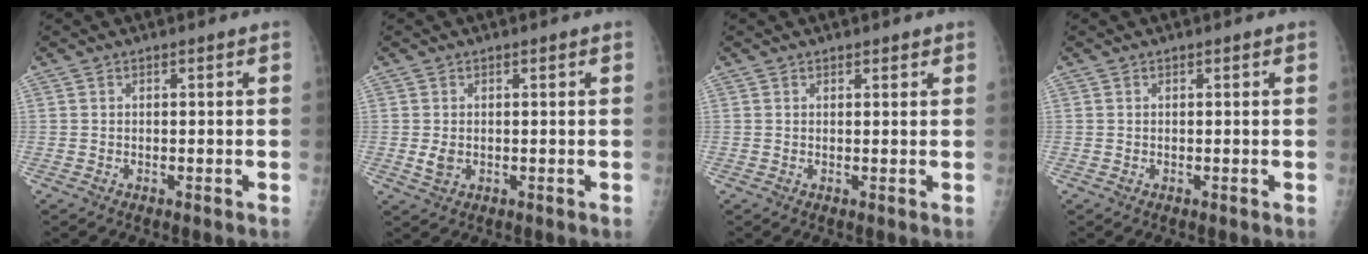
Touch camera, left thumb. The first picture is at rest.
{"total": 2.2, "force": [0.0, 1.7, 1.4], "torque": [-0.022, -0.004, 0.003]}
{"total": 1.1, "force": [0.9, 0.6, 0.3], "torque": [0.005, -0.005, 0.008]}
{"total": 0.0}